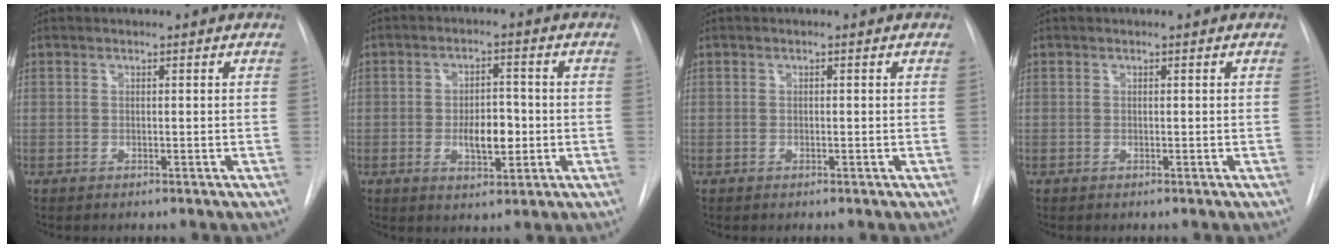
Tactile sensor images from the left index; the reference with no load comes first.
{"total": 6.0, "force": [-1.0, 2.8, 5.2], "torque": [-0.085, 0.003, -0.012]}
{"total": 0.0}
{"total": 0.0}